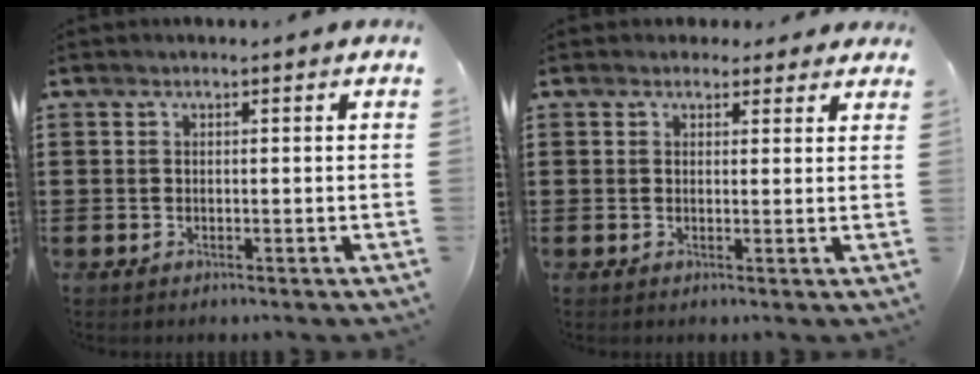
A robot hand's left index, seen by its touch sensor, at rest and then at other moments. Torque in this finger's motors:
{"motor_torque": [2.14, 0.00, 0.17, 0.04]}